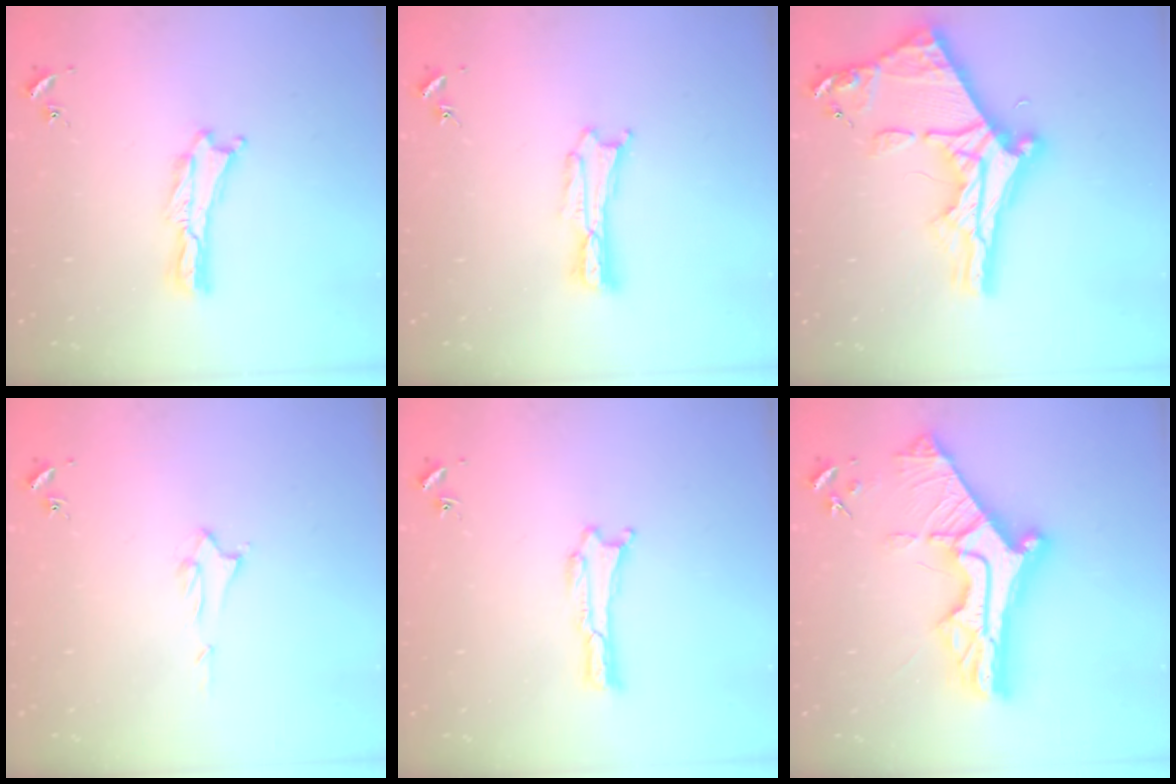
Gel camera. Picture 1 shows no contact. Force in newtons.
{"total": 0.9, "press": 0.9, "slide": 0.2}
{"total": 13.1, "press": 13.0, "slide": 1.2}
{"total": 1.4, "press": 1.4, "slide": 0.2}
{"total": 0.0}
{"total": 13.9, "press": 13.9, "slide": 1.2}